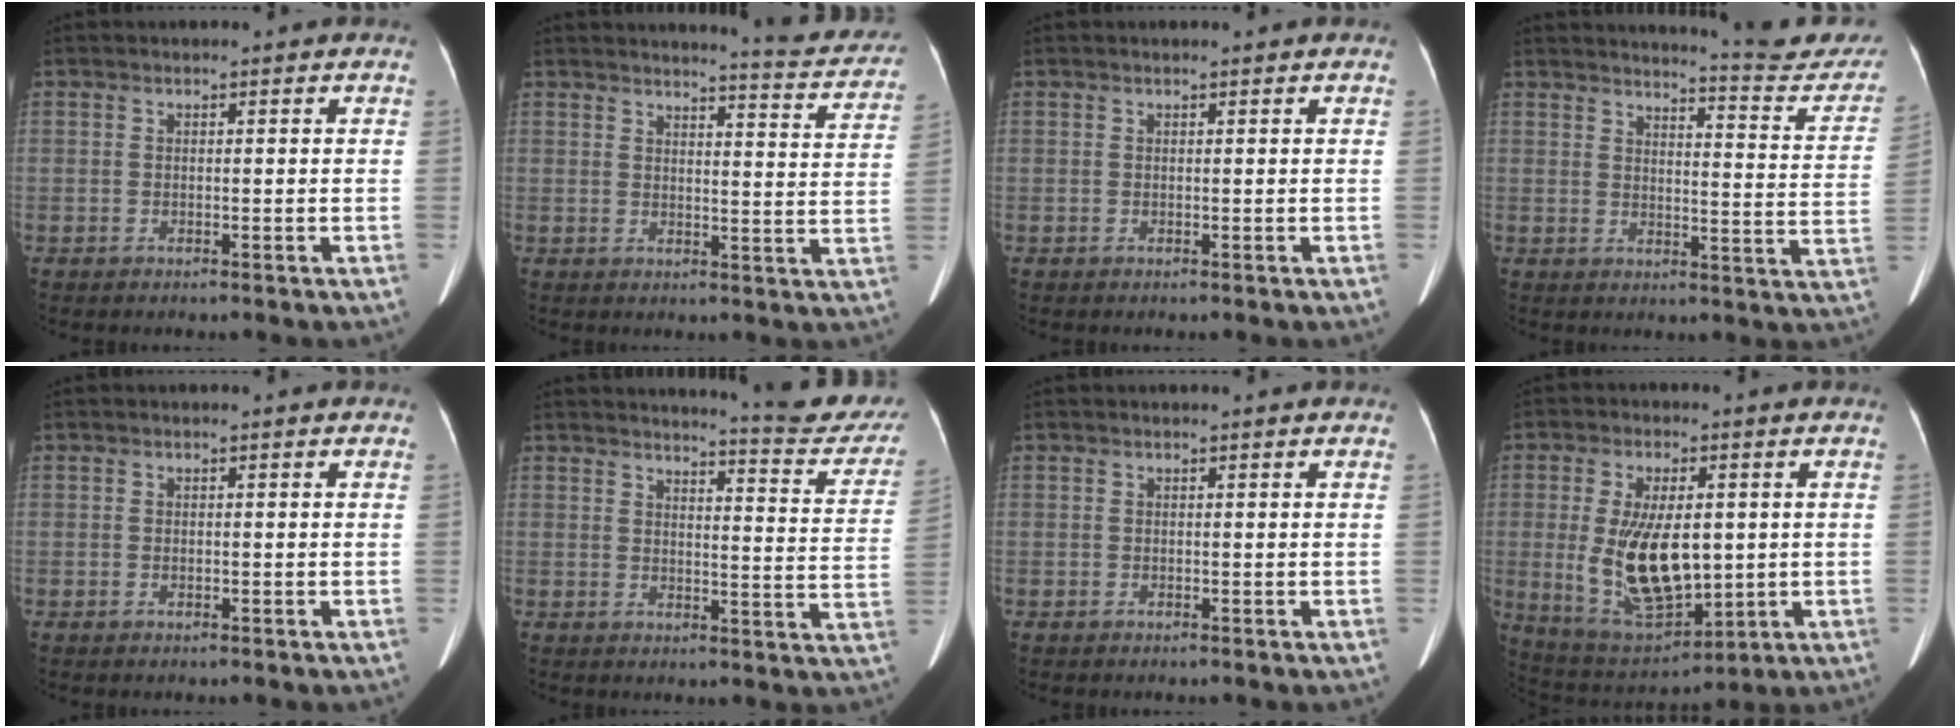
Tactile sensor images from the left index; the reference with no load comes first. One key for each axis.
{"total": 10.8, "fx": 10.5, "fy": 0.5, "fz": 2.5, "tx": -0.021, "ty": -0.044, "tz": 0.107}
{"total": 0.5, "fx": 0.5, "fy": 0.0, "fz": 0.2, "tx": -0.004, "ty": 0.007, "tz": 0.009}
{"total": 16.0, "fx": 15.5, "fy": 0.9, "fz": 3.8, "tx": -0.038, "ty": -0.085, "tz": 0.164}
{"total": 0.0}
{"total": 14.2, "fx": 13.7, "fy": 0.5, "fz": 3.9, "tx": -0.036, "ty": -0.082, "tz": 0.140}
{"total": 0.0}
{"total": 13.4, "fx": 0.0, "fy": 5.8, "fz": 12.1, "tx": -0.233, "ty": -0.008, "tz": 0.017}